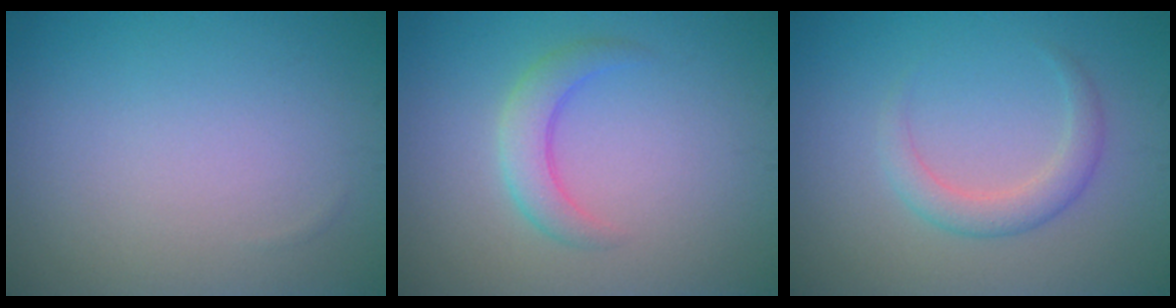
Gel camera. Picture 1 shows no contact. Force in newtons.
{"total": 2.7, "press": 2.7, "slide": 0.2}
{"total": 2.5, "press": 2.5, "slide": 0.2}